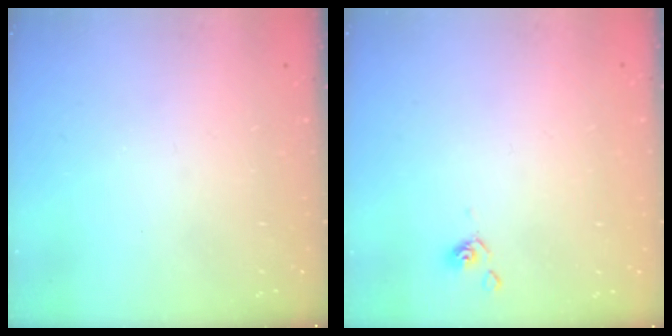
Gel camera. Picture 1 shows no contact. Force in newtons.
{"total": 2.4, "press": 2.4, "slide": 0.3}